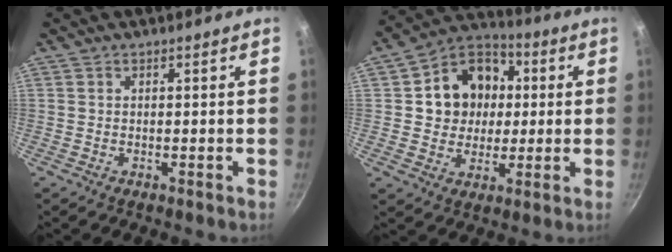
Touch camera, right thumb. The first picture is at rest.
{"total": 14.2, "force": [2.0, 12.2, 7.0], "torque": [-0.081, 0.020, 0.025]}